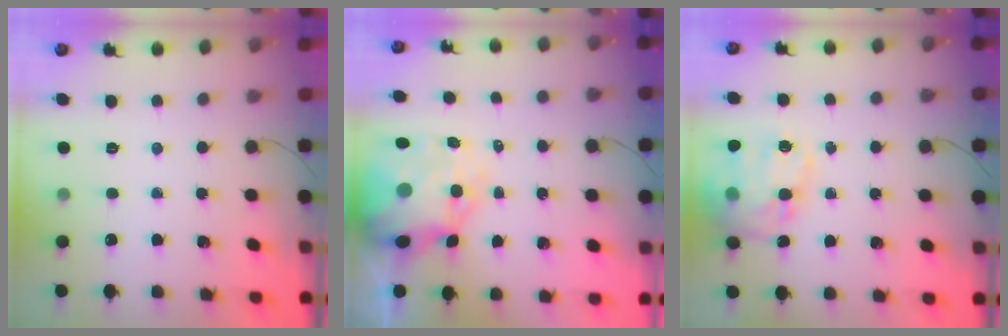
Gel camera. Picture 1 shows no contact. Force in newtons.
{"total": 12.9, "press": 12.4, "slide": 3.7}
{"total": 19.1, "press": 18.8, "slide": 3.2}